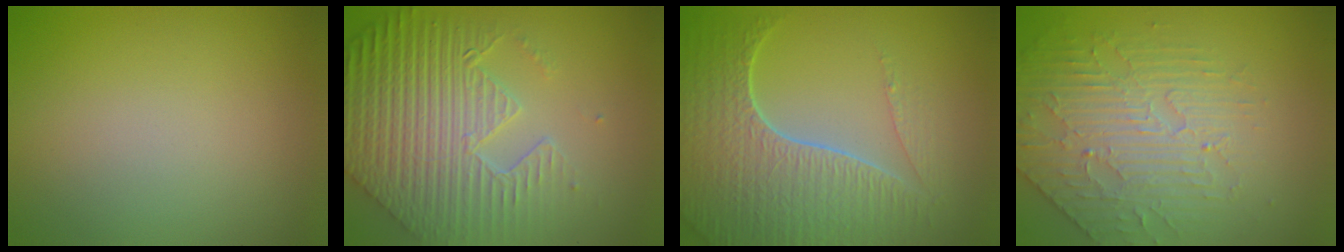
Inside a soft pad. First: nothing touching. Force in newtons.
{"total": 9.2, "press": 6.5, "slide": 6.6}
{"total": 7.4, "press": 5.5, "slide": 5.0}
{"total": 3.9, "press": 3.8, "slide": 0.8}